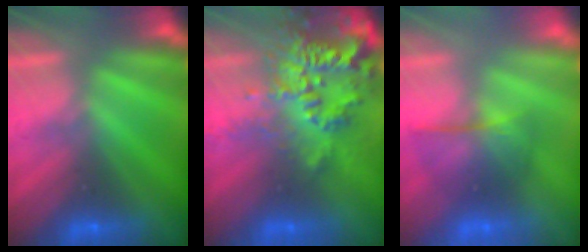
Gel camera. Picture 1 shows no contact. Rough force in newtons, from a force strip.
{"total": 8.3}
{"total": 2.2}